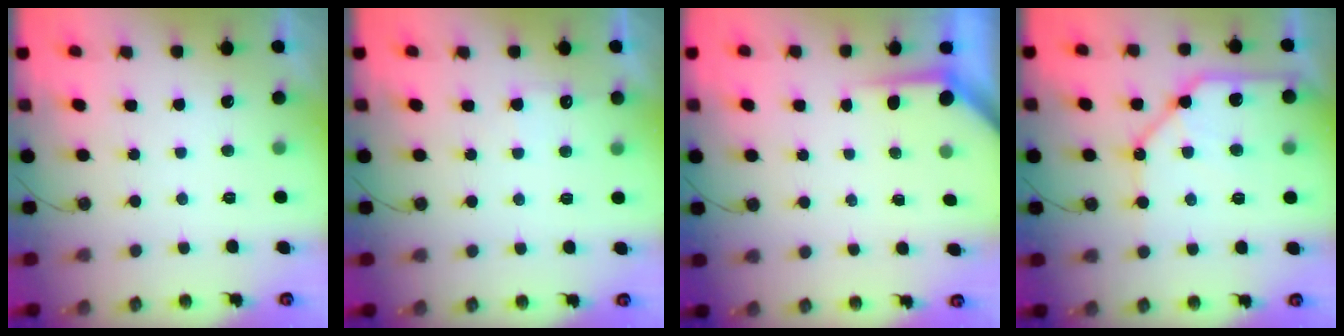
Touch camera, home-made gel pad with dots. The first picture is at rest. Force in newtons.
{"total": 5.4, "press": 5.4, "slide": 0.6}
{"total": 3.7, "press": 3.7, "slide": 0.4}
{"total": 13.5, "press": 13.4, "slide": 1.9}